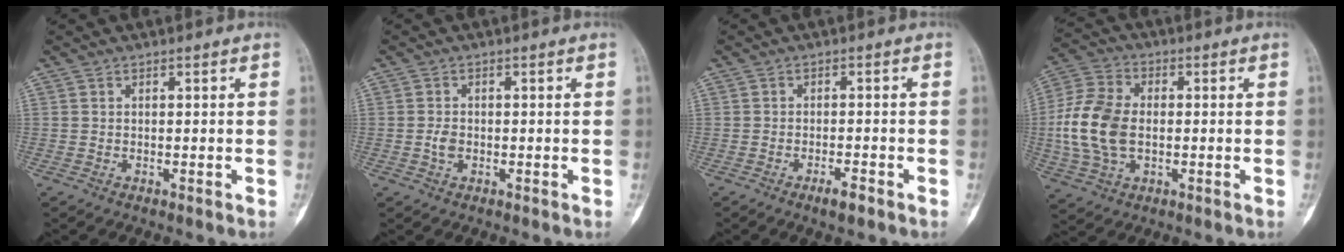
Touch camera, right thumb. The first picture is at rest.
{"total": 2.0, "force": [-0.4, 1.4, 1.4], "torque": [-0.025, 0.003, -0.009]}
{"total": 2.8, "force": [-1.9, 0.7, 2.1], "torque": [-0.035, 0.007, -0.033]}
{"total": 14.0, "force": [-0.6, 9.1, 10.6], "torque": [-0.223, 0.013, -0.009]}